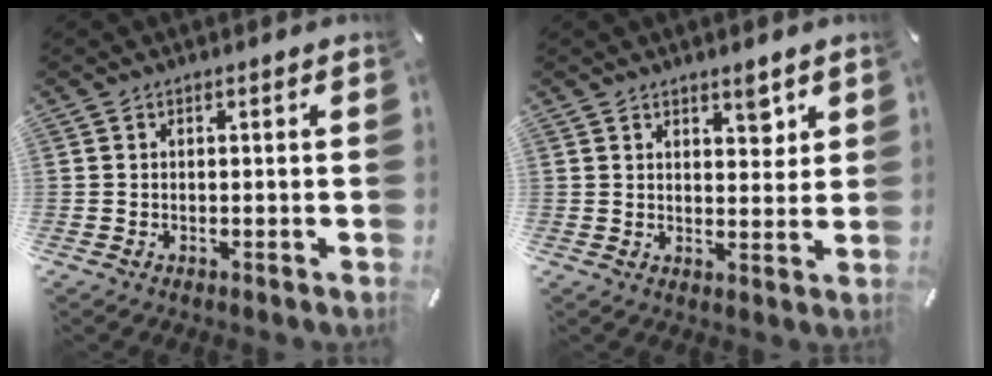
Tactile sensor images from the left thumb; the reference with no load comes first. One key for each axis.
{"total": 4.5, "fx": 3.2, "fy": 2.4, "fz": 2.1, "tx": -0.009, "ty": -0.021, "tz": 0.050}